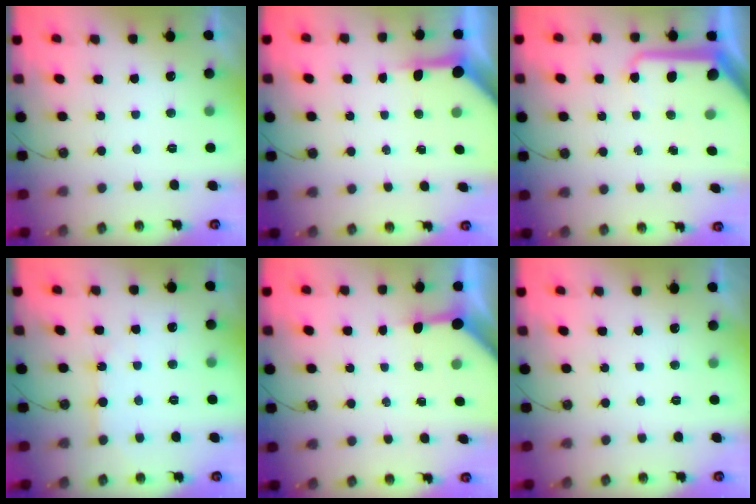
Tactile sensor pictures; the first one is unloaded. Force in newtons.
{"total": 5.1, "press": 5.1, "slide": 0.4}
{"total": 11.9, "press": 11.9, "slide": 1.4}
{"total": 4.9, "press": 4.9, "slide": 0.4}
{"total": 3.8, "press": 3.8, "slide": 0.4}
{"total": 0.0}